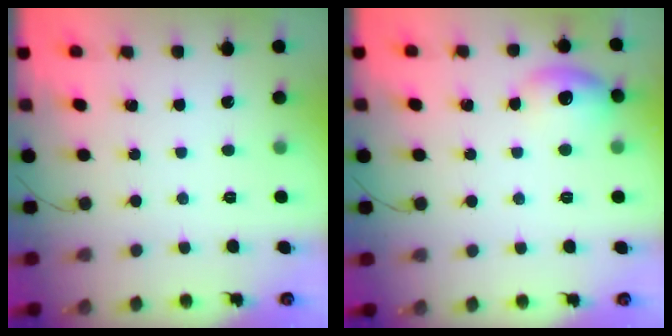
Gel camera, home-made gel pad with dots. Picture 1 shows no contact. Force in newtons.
{"total": 9.8, "press": 9.0, "slide": 4.0}